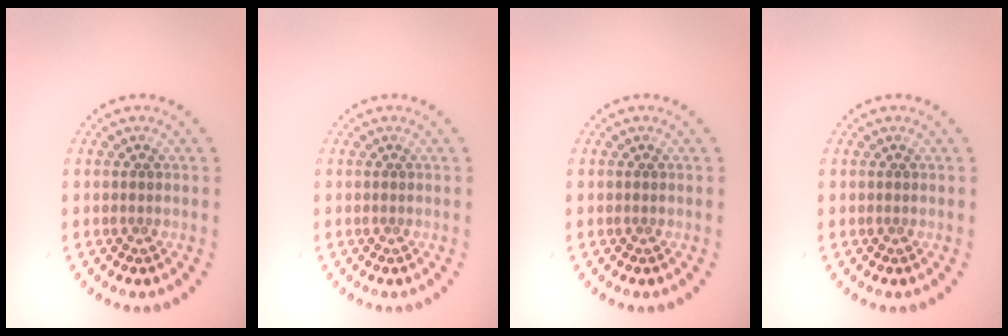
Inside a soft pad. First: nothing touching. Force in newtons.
{"total": 0.0}
{"total": 0.0}
{"total": 0.0}